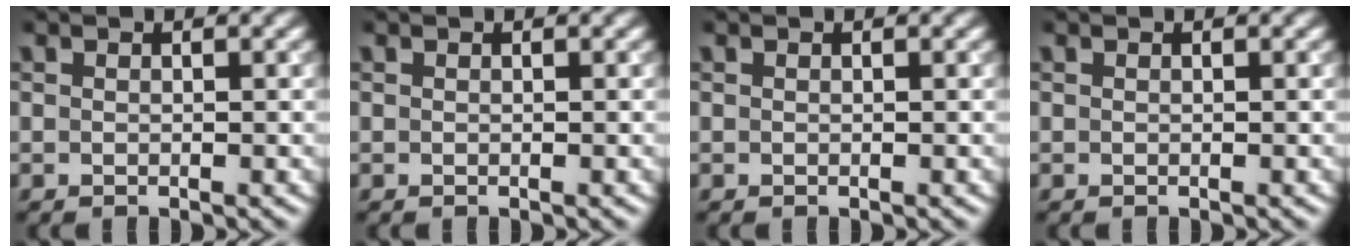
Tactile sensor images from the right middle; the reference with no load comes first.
{"total": 0.0}
{"total": 0.0}
{"total": 0.0}